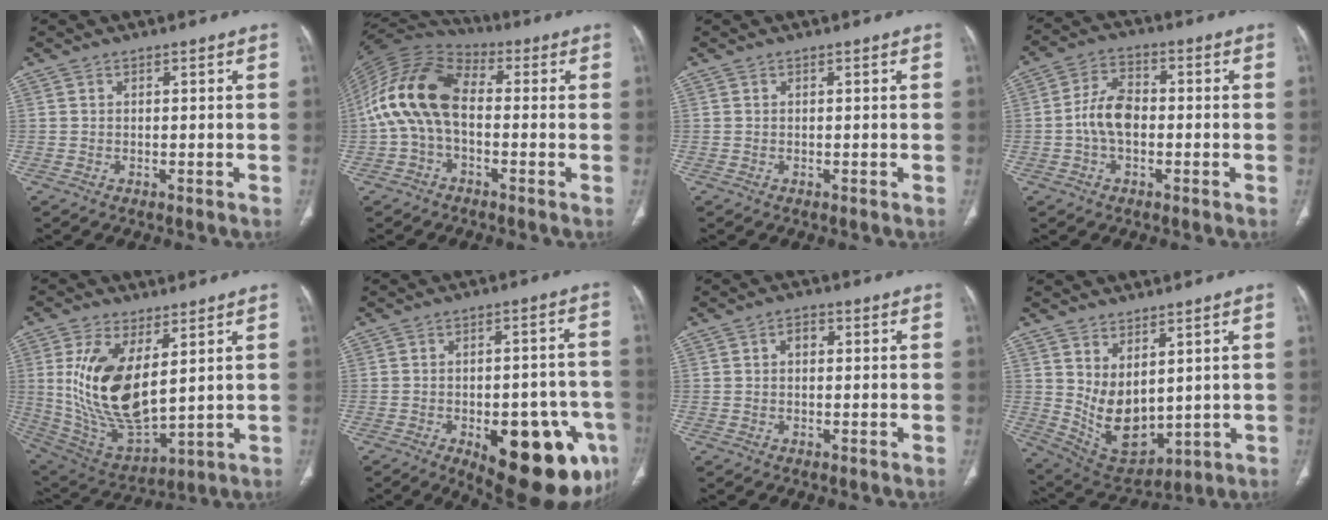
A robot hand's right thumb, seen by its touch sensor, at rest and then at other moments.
{"total": 15.1, "force": [-0.5, 9.1, 12.0], "torque": [-0.237, 0.037, -0.023]}
{"total": 0.0}
{"total": 7.5, "force": [-1.1, 4.6, 5.8], "torque": [-0.103, 0.021, -0.029]}
{"total": 17.7, "force": [4.6, 8.5, 14.8], "torque": [-0.279, -0.025, 0.110]}
{"total": 22.0, "force": [-8.8, 9.5, 17.8], "torque": [-0.169, 0.022, -0.099]}
{"total": 2.3, "force": [0.3, 1.5, 1.6], "torque": [-0.022, 0.012, 0.003]}
{"total": 10.6, "force": [2.4, 6.1, 8.4], "torque": [-0.129, -0.027, 0.078]}